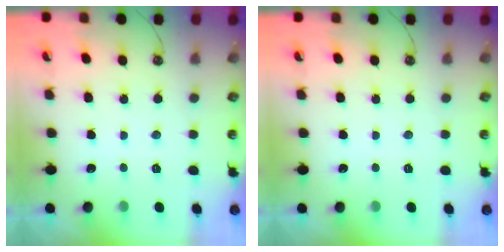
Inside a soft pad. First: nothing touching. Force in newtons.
{"total": 0.0}